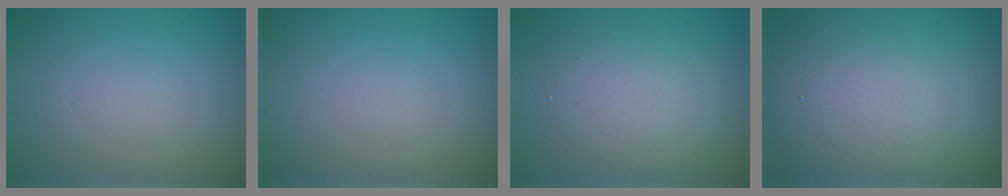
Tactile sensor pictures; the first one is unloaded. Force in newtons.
{"total": 0.0}
{"total": 4.8, "press": 4.8, "slide": 0.1}
{"total": 12.7, "press": 12.7, "slide": 0.6}